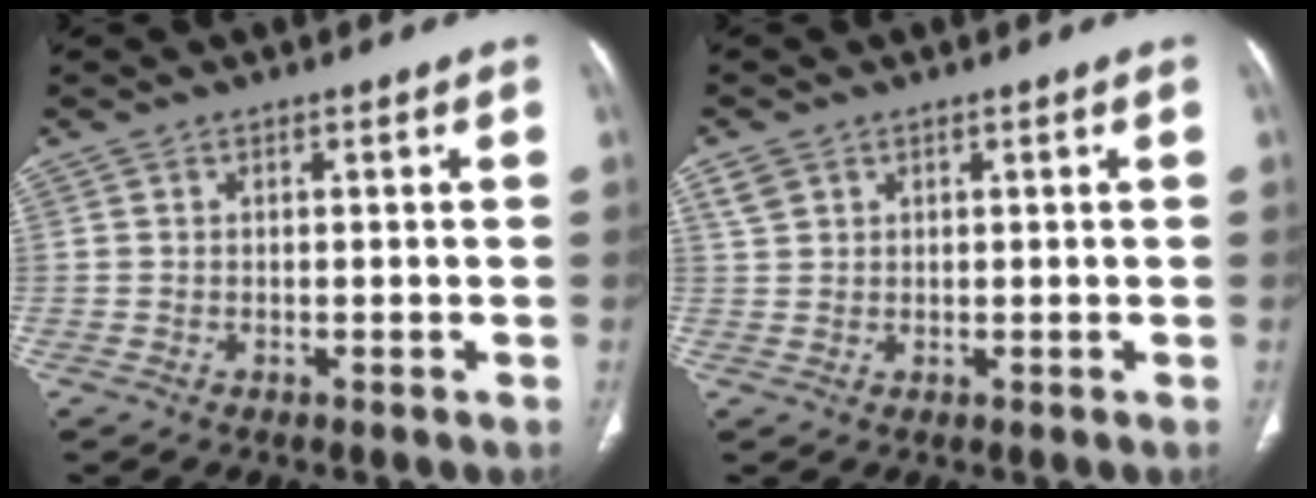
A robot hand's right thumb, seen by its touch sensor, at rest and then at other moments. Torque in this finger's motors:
{"motor_torque": [-0.25, 0.22, -0.94, 0.88, -0.45]}